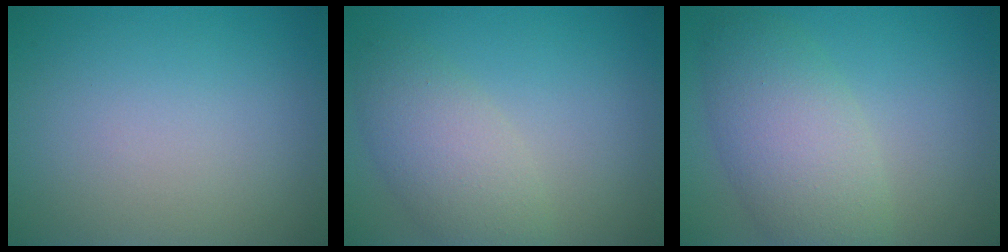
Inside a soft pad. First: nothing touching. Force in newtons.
{"total": 4.1, "press": 4.1, "slide": 0.3}
{"total": 6.1, "press": 6.0, "slide": 0.3}